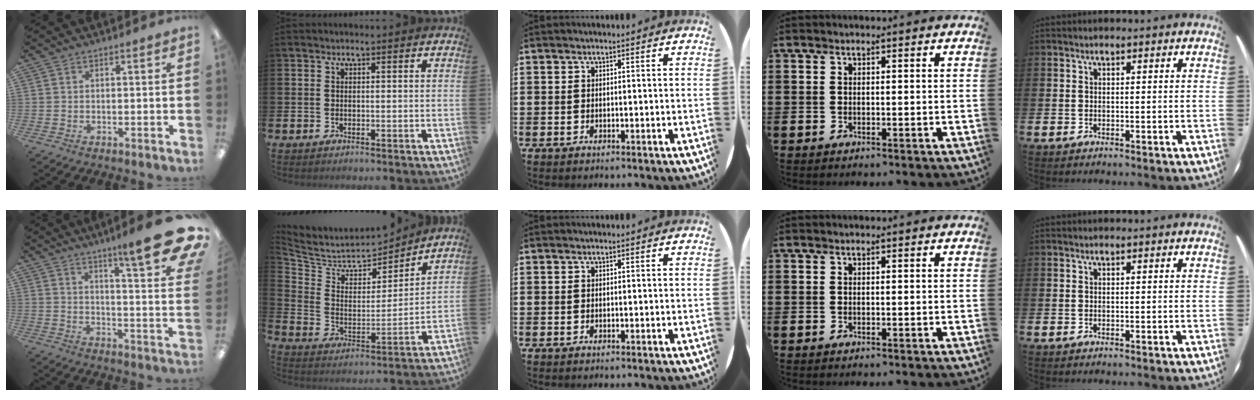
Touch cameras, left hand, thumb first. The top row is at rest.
{"thumb": {"total": 14.9, "force": [10.4, 2.0, 10.4], "torque": [-0.152, -0.083, 0.163]}, "index": {"total": 6.4, "force": [5.7, 2.6, 0.8], "torque": [-0.058, -0.054, 0.094]}}